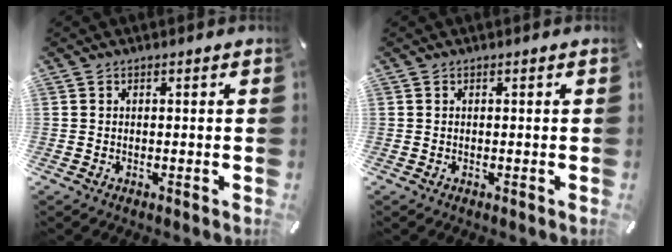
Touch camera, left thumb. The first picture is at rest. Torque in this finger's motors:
{"motor_torque": [0.00, 0.00, -0.01, 0.01, 0.00]}